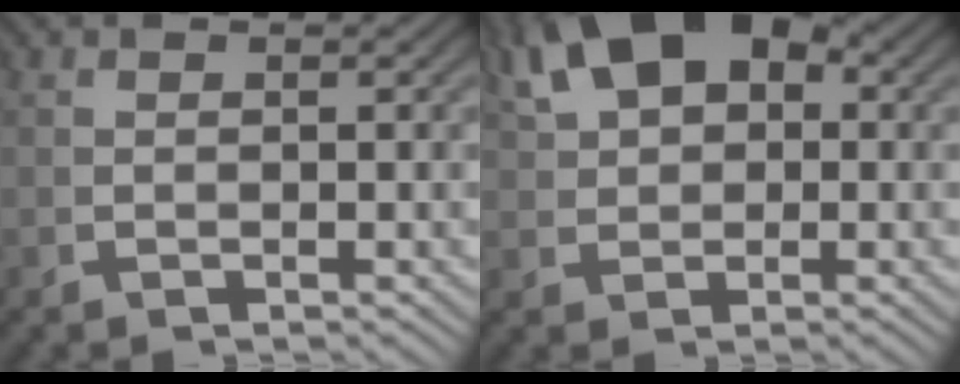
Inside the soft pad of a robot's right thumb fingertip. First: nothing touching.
{"total": 8.4, "force": [3.7, 4.9, 5.7], "torque": [-0.105, 0.004, 0.069]}